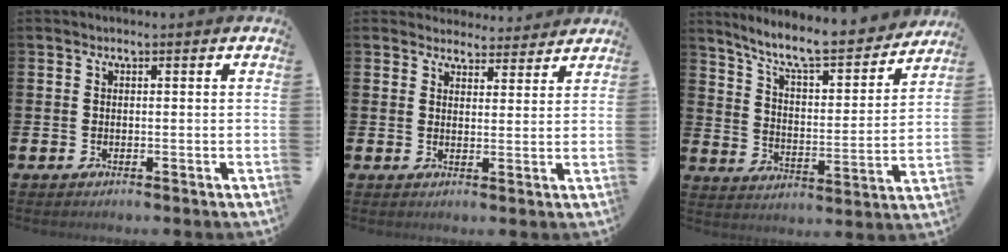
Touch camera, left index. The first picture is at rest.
{"total": 3.8, "force": [3.6, 1.2, -0.2], "torque": [0.002, -0.020, 0.065]}
{"total": 9.2, "force": [8.2, 1.4, 3.7], "torque": [-0.101, -0.057, 0.138]}